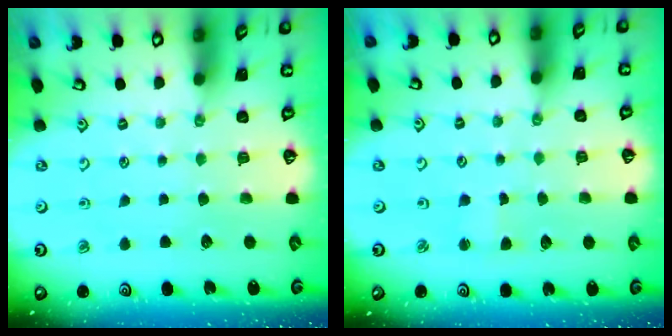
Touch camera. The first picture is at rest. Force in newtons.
{"total": 1.6, "press": 1.6, "slide": 0.3}